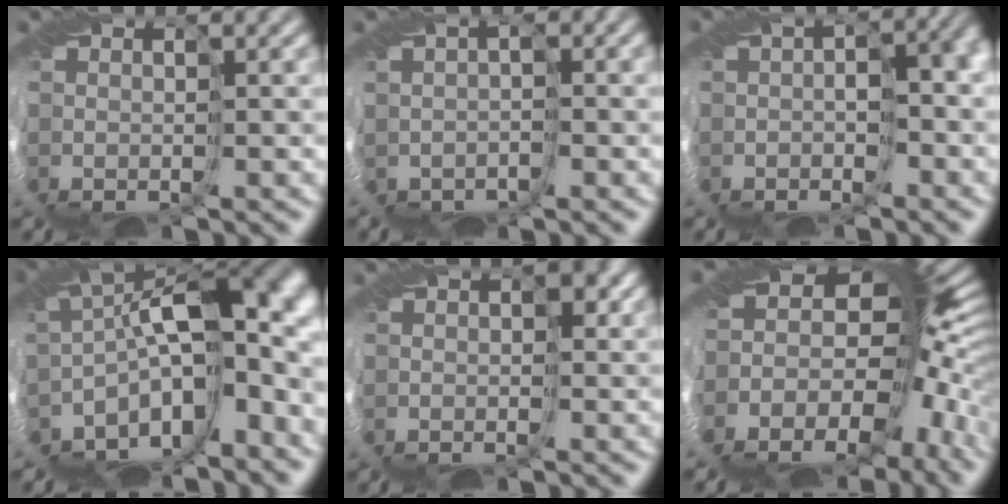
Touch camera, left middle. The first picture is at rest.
{"total": 1.5, "force": [-1.0, 1.1, 0.4], "torque": [0.002, -0.002, -0.018]}
{"total": 3.5, "force": [-1.4, 1.9, 2.5], "torque": [-0.031, -0.001, -0.018]}
{"total": 14.0, "force": [-4.1, 6.6, 11.6], "torque": [-0.161, -0.007, -0.062]}
{"total": 2.4, "force": [0.5, 1.8, 1.6], "torque": [-0.012, 0.006, -0.001]}
{"total": 14.5, "force": [-1.6, 8.7, 11.5], "torque": [-0.167, 0.017, -0.024]}